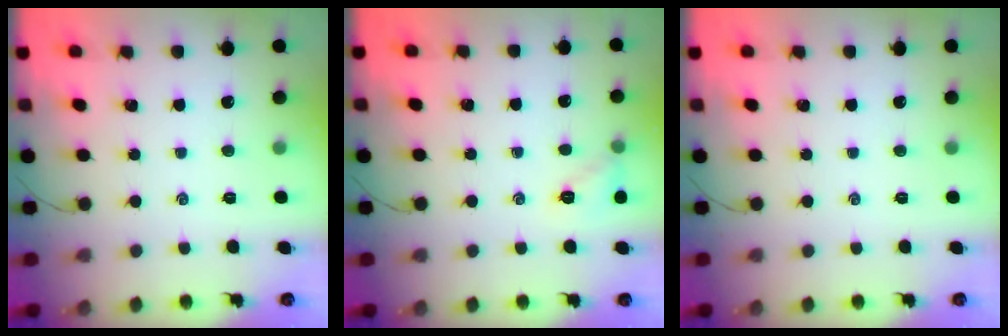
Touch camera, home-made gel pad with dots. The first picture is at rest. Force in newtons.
{"total": 7.2, "press": 7.0, "slide": 1.4}
{"total": 0.0}